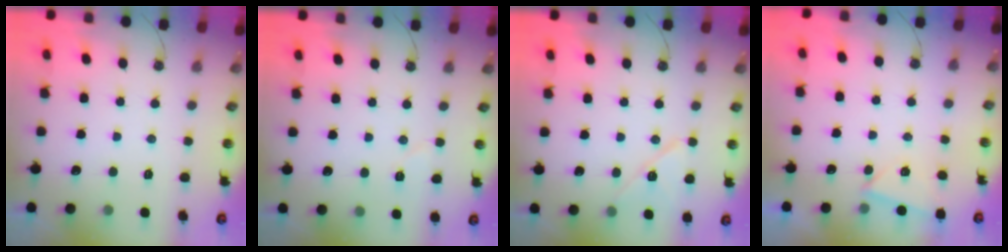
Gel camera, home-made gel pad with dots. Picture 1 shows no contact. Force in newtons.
{"total": 4.4, "press": 4.1, "slide": 1.6}
{"total": 10.2, "press": 10.1, "slide": 0.9}
{"total": 3.7, "press": 2.8, "slide": 2.4}